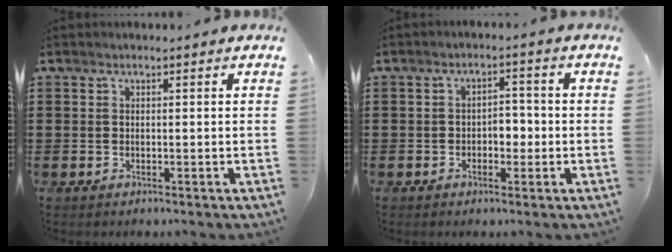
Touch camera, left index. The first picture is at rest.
{"total": 3.0, "force": [-0.9, 1.9, 2.2], "torque": [-0.037, 0.002, -0.024]}